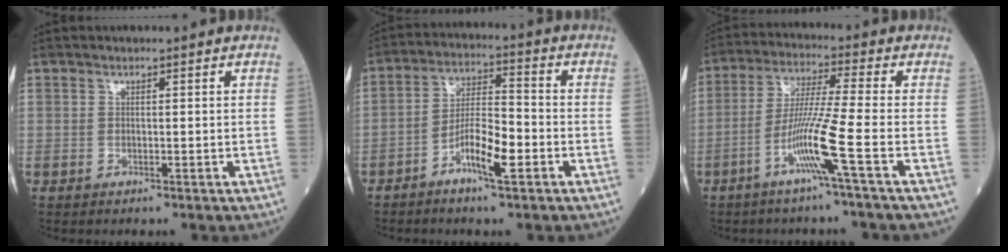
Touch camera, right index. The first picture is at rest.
{"total": 7.8, "force": [-3.6, 1.4, 6.7], "torque": [-0.128, 0.006, -0.067]}
{"total": 9.0, "force": [-3.9, -1.8, 7.9], "torque": [-0.155, -0.007, -0.081]}